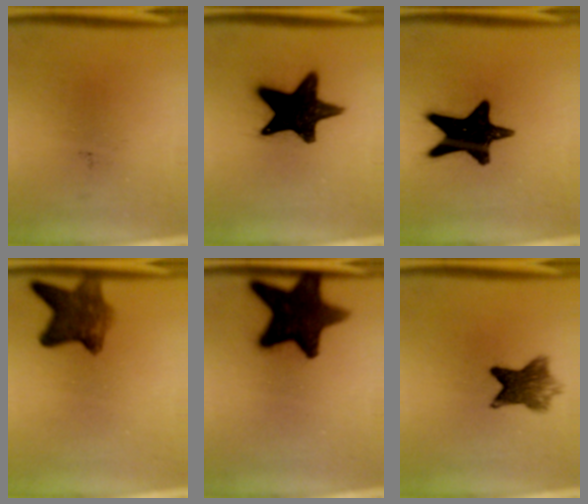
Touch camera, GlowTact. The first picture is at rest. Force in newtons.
{"total": 16.3}
{"total": 17.1}
{"total": 6.8}
{"total": 14.6}
{"total": 6.9}